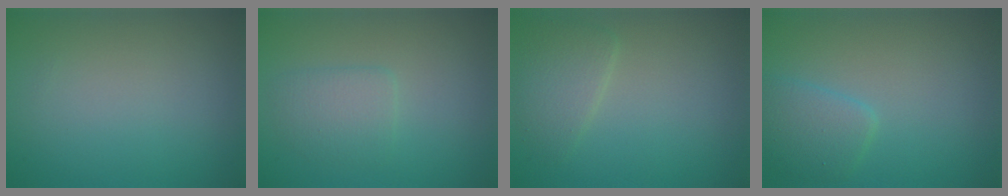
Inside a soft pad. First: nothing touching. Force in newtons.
{"total": 2.1, "press": 2.1, "slide": 0.0}
{"total": 2.4, "press": 2.4, "slide": 0.0}
{"total": 2.4, "press": 2.4, "slide": 0.0}